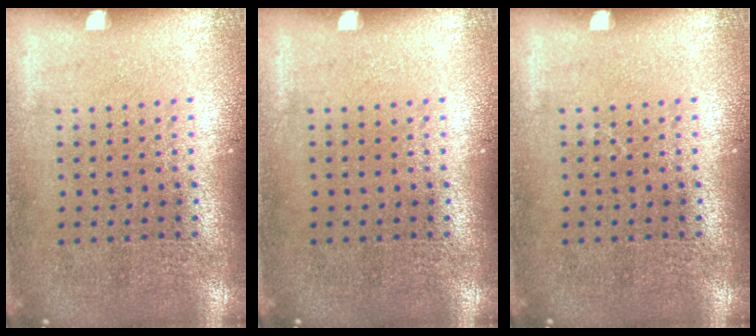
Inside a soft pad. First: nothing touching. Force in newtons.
{"total": 0.0}
{"total": 0.0}